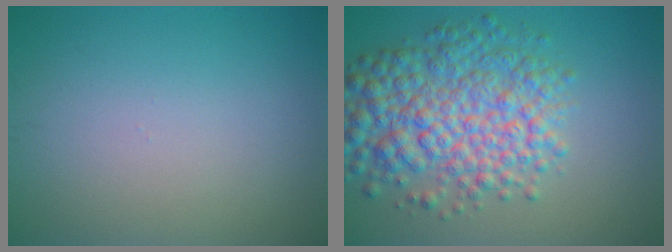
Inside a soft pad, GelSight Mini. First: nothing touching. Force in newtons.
{"total": 7.7, "press": 7.7, "slide": 0.2}